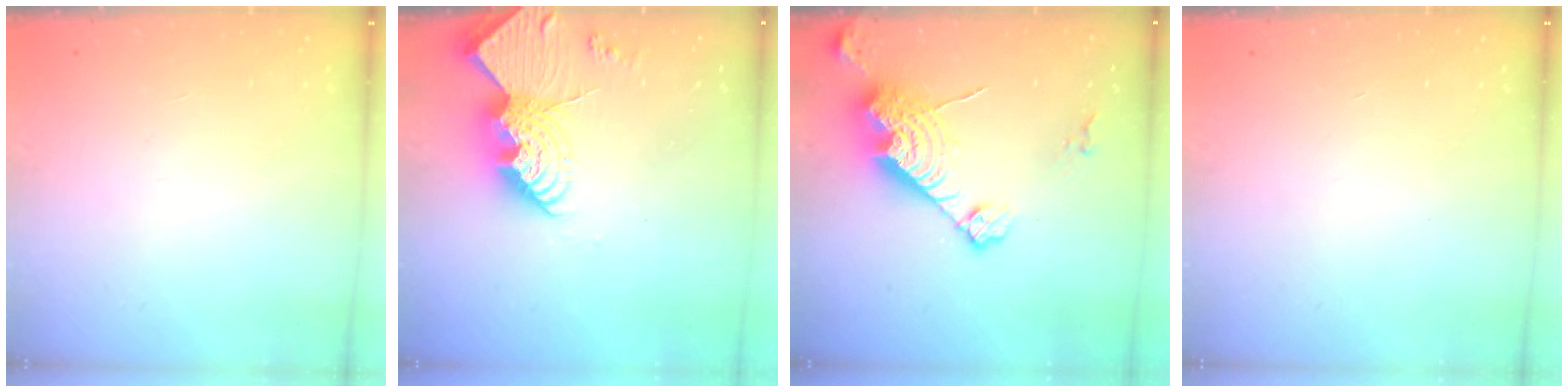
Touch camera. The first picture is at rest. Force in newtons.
{"total": 17.5, "press": 17.5, "slide": 1.7}
{"total": 17.1, "press": 17.0, "slide": 1.7}
{"total": 0.0}